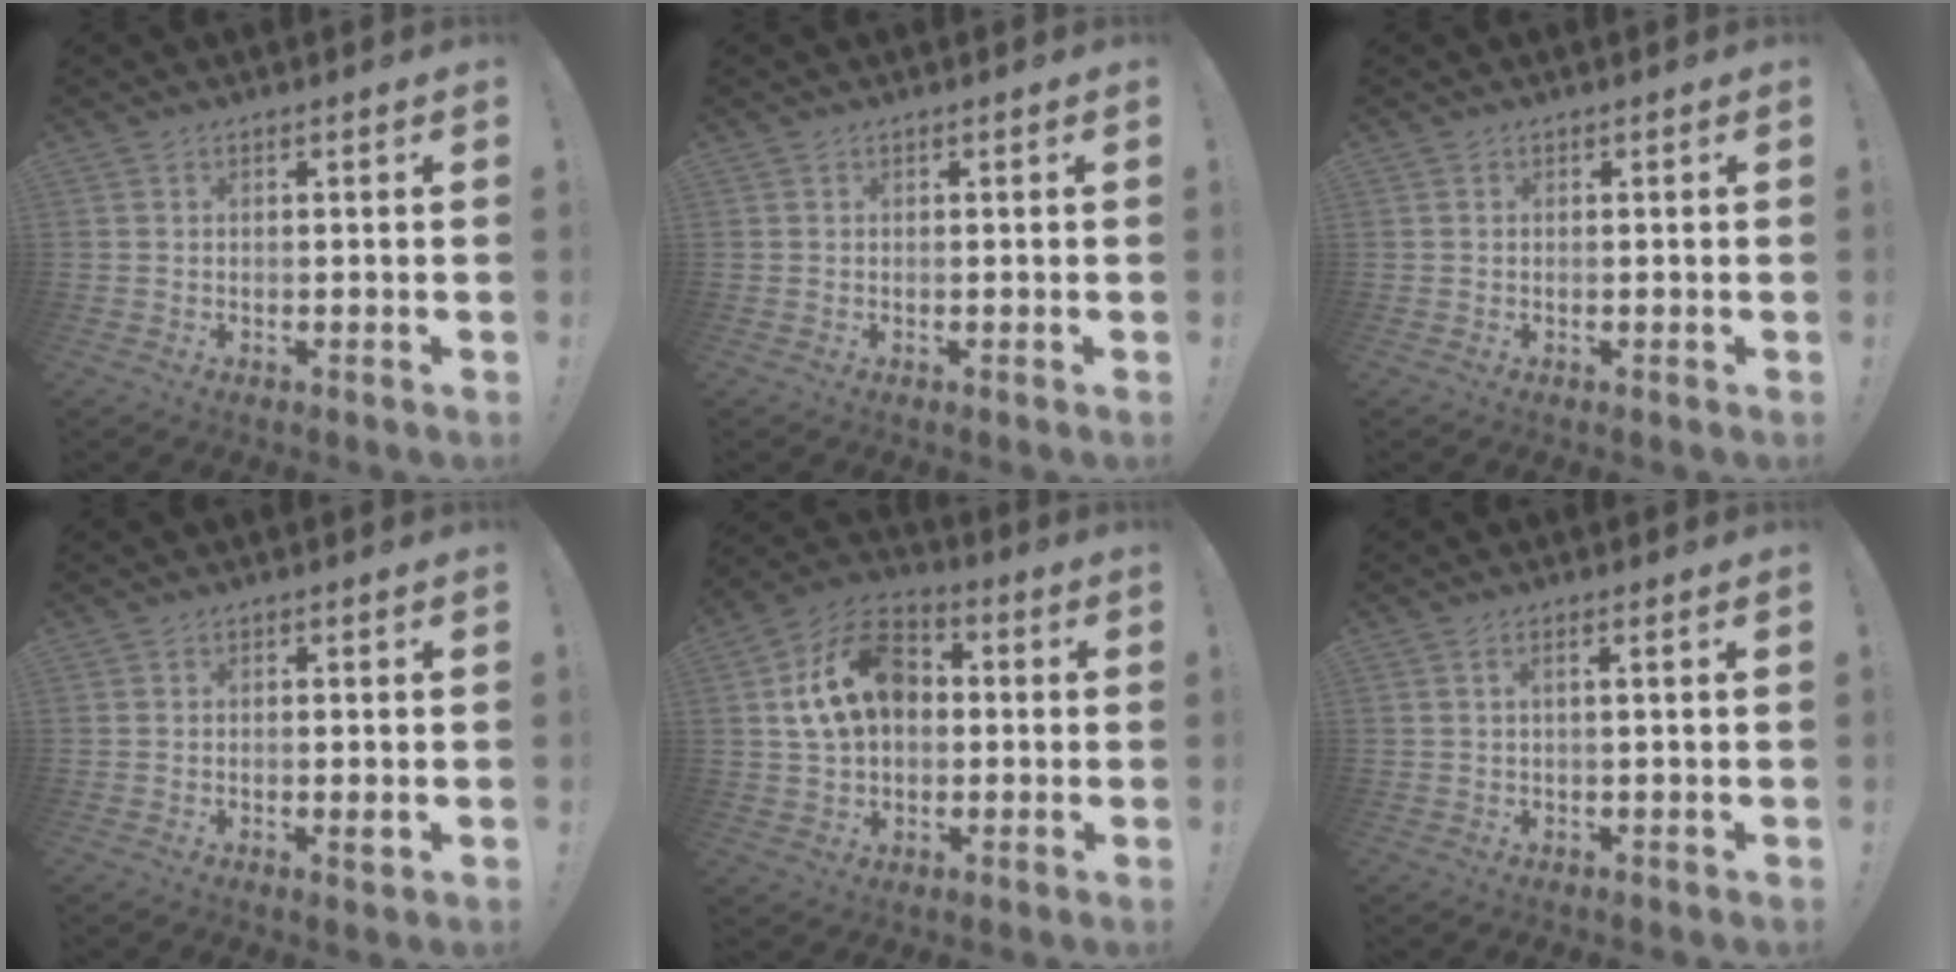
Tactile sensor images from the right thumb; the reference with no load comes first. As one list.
[{"total": 0.0}, {"total": 0.0}, {"total": 2.2, "force": [-0.5, 0.4, 2.1], "torque": [-0.027, 0.001, -0.009]}, {"total": 17.3, "force": [3.7, 12.5, 11.3], "torque": [-0.177, 0.002, 0.073]}, {"total": 1.9, "force": [0.1, -0.1, 1.9], "torque": [-0.034, 0.000, -0.001]}]